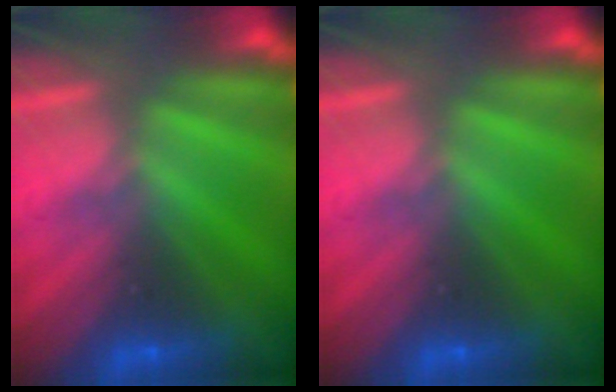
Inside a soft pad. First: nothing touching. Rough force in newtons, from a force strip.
{"total": 0.0}